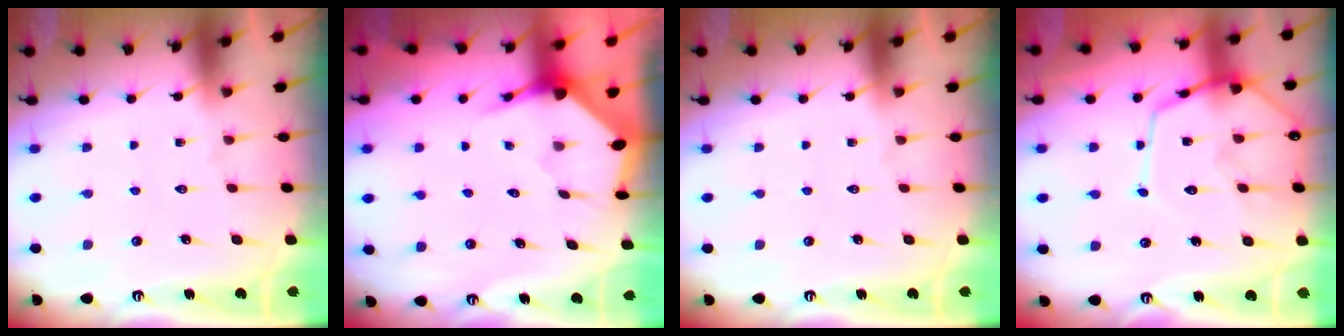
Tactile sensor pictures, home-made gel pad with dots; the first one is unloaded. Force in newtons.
{"total": 3.5, "press": 3.5, "slide": 0.5}
{"total": 0.0}
{"total": 13.8, "press": 13.7, "slide": 1.2}